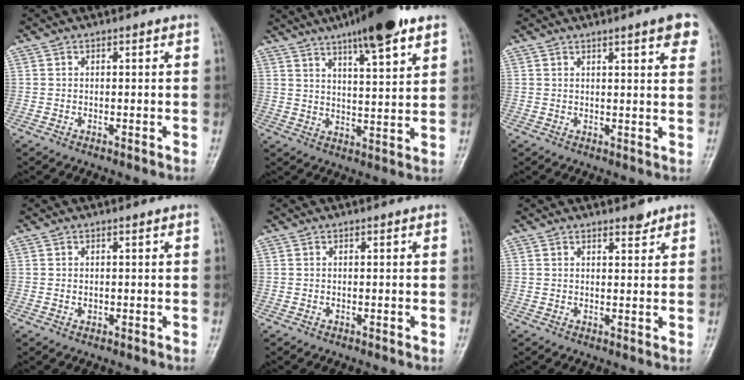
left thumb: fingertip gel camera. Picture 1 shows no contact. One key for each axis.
{"total": 14.3, "fx": 9.2, "fy": 3.0, "fz": 10.5, "tx": -0.147, "ty": -0.036, "tz": 0.142}
{"total": 6.0, "fx": 3.6, "fy": 1.0, "fz": 4.7, "tx": -0.046, "ty": -0.011, "tz": 0.044}
{"total": 0.8, "fx": 0.1, "fy": 0.6, "fz": 0.6, "tx": -0.008, "ty": 0.003, "tz": 0.005}
{"total": 0.0}
{"total": 2.1, "fx": 1.7, "fy": 0.7, "fz": 0.8, "tx": -0.002, "ty": -0.012, "tz": 0.024}